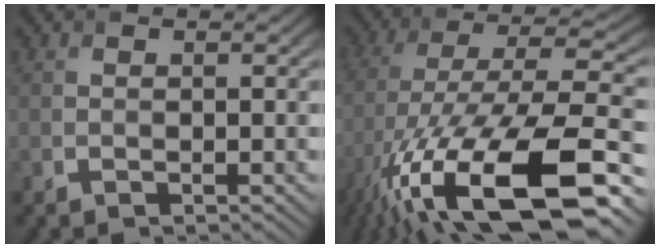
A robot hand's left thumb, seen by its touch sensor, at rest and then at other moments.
{"total": 19.2, "force": [-9.7, 7.7, 14.7], "torque": [-0.295, -0.011, -0.160]}